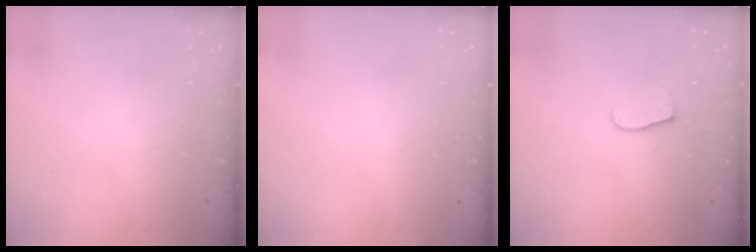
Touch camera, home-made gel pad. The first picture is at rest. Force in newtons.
{"total": 0.6, "press": 0.6, "slide": 0.2}
{"total": 5.4, "press": 5.4, "slide": 0.5}